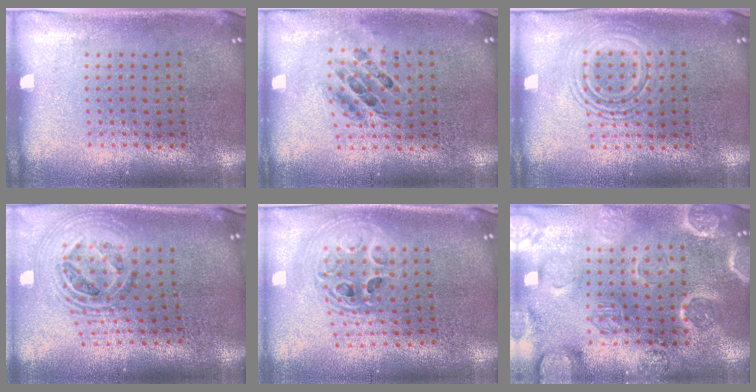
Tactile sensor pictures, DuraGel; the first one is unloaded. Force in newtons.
{"total": 0.7, "press": 0.7, "slide": 0.2}
{"total": 2.7, "press": 2.6, "slide": 0.4}
{"total": 1.8, "press": 1.5, "slide": 1.1}
{"total": 2.3, "press": 1.8, "slide": 1.4}
{"total": 3.4, "press": 3.3, "slide": 0.8}